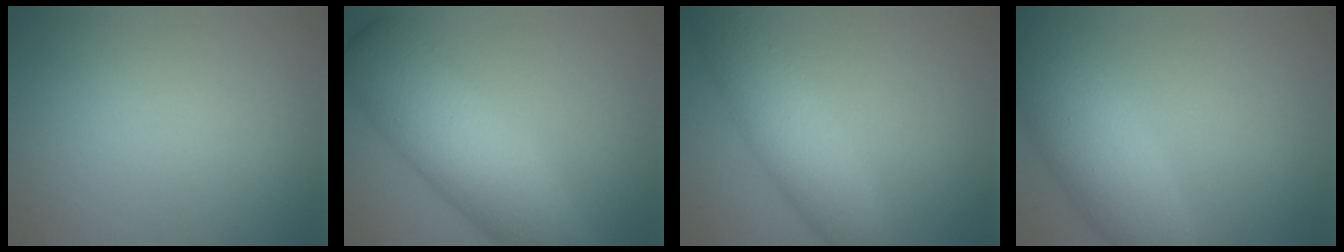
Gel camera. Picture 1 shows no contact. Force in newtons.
{"total": 8.4, "press": 8.4, "slide": 0.1}
{"total": 5.2, "press": 5.2, "slide": 0.2}
{"total": 6.9, "press": 6.9, "slide": 0.2}